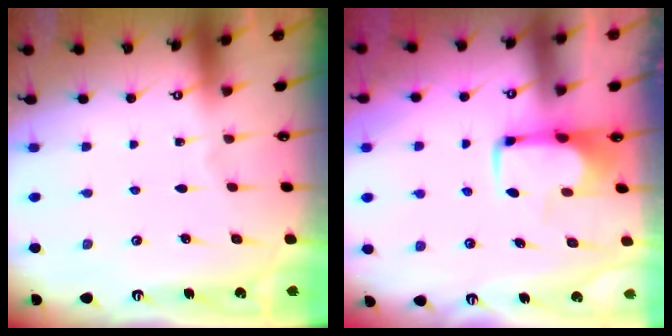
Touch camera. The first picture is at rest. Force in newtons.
{"total": 1.8, "press": 1.8, "slide": 0.5}